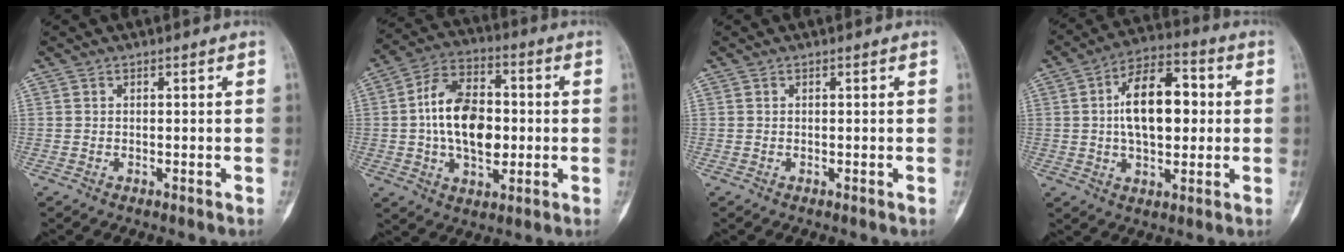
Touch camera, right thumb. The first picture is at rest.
{"total": 15.8, "force": [-0.1, 9.7, 12.5], "torque": [-0.198, 0.019, -0.005]}
{"total": 0.0}
{"total": 15.0, "force": [1.4, 8.2, 12.5], "torque": [-0.181, 0.018, 0.018]}